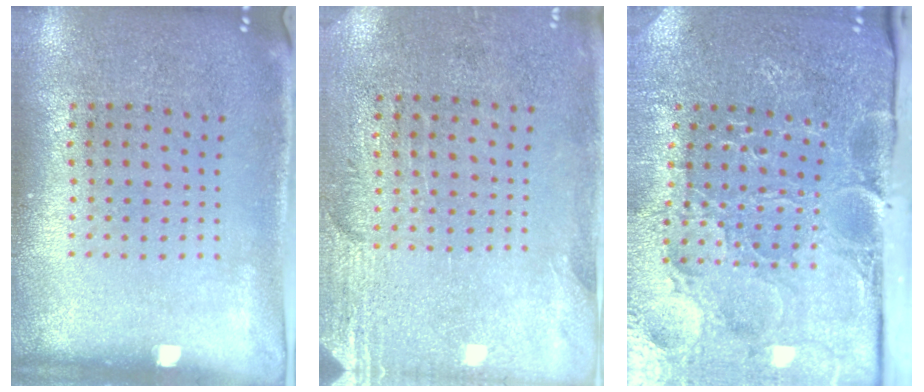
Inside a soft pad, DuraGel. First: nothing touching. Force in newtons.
{"total": 2.8, "press": 2.4, "slide": 1.3}
{"total": 3.9, "press": 3.8, "slide": 1.1}